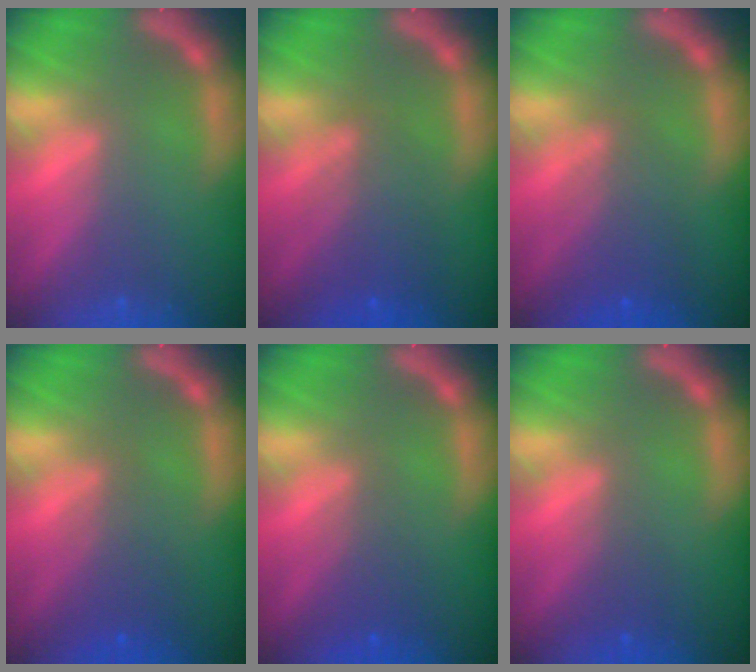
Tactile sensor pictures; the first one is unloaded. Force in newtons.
{"total": 4.5}
{"total": 4.0}
{"total": 3.0}
{"total": 2.5}
{"total": 1.5}